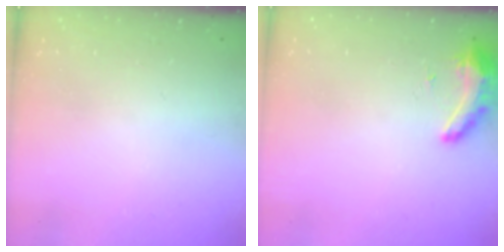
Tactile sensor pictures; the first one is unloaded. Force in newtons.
{"total": 8.4, "press": 8.3, "slide": 1.3}